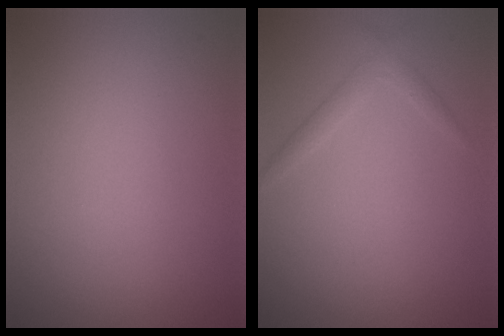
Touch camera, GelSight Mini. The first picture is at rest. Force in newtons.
{"total": 1.3, "press": 1.3, "slide": 0.1}